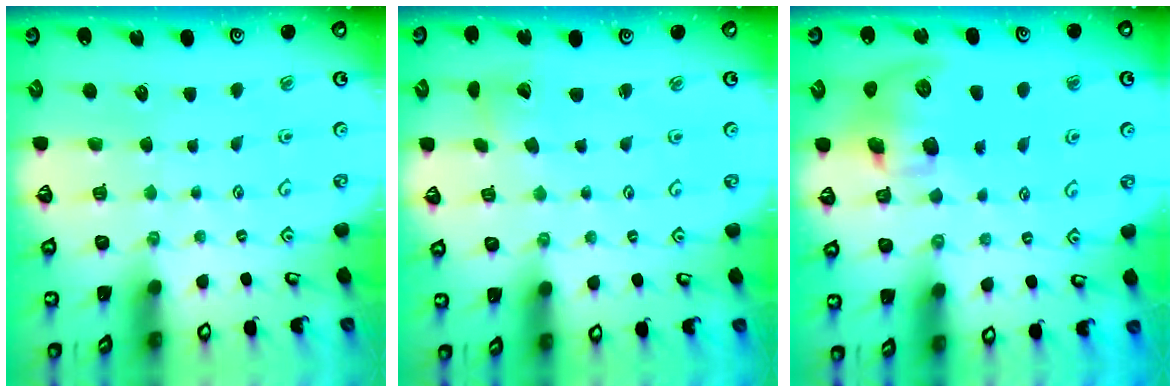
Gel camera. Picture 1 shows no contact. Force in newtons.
{"total": 1.9, "press": 1.9, "slide": 0.3}
{"total": 12.1, "press": 11.9, "slide": 1.9}